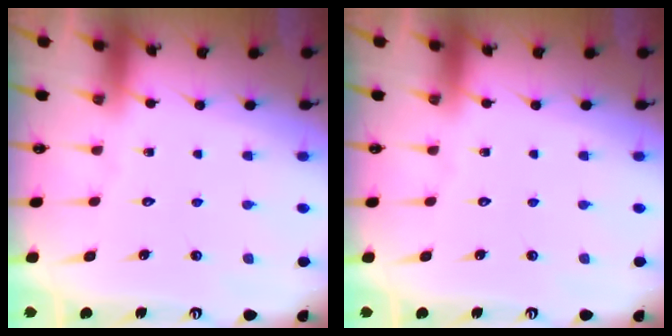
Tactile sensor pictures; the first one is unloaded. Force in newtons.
{"total": 0.0}